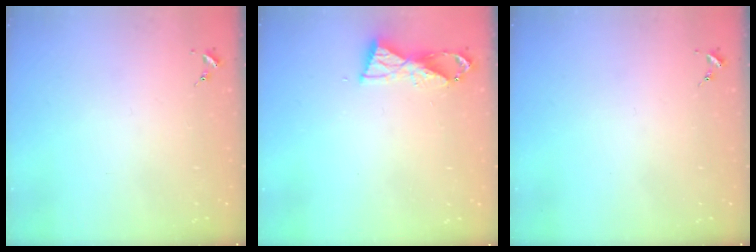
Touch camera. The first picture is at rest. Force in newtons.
{"total": 7.0, "press": 7.0, "slide": 0.5}
{"total": 0.0}